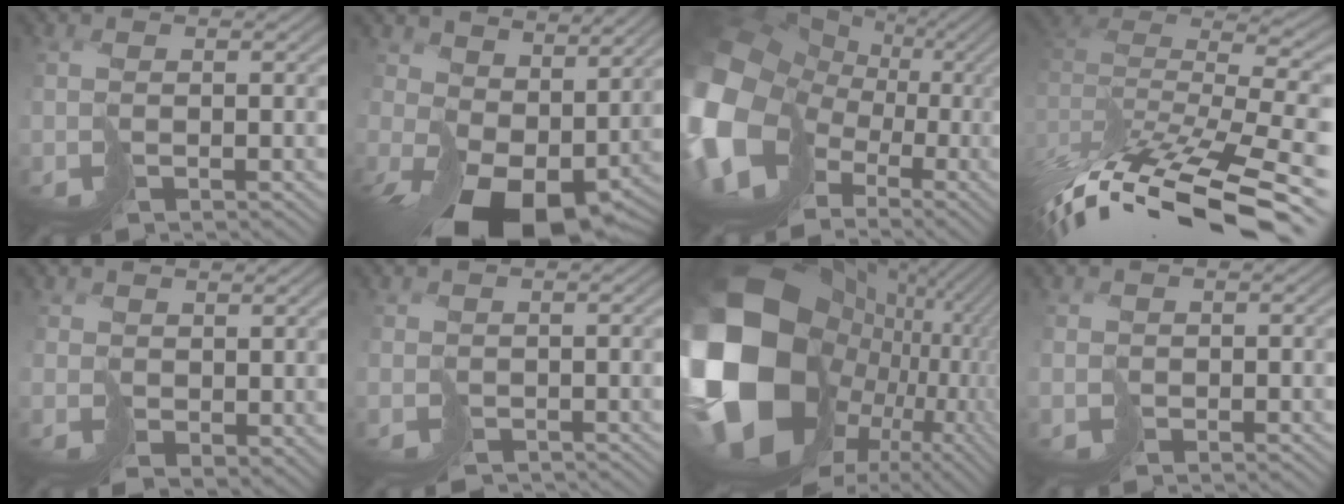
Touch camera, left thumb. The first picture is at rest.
{"total": 12.9, "force": [1.0, 8.9, 9.2], "torque": [-0.184, -0.046, 0.059]}
{"total": 20.7, "force": [-3.8, 17.4, 10.5], "torque": [-0.303, -0.044, -0.066]}
{"total": 14.0, "force": [-7.4, 5.5, 10.5], "torque": [-0.226, 0.003, -0.118]}
{"total": 2.5, "force": [1.4, 1.7, 1.1], "torque": [-0.024, -0.008, 0.035]}
{"total": 1.7, "force": [-1.4, 0.9, -0.2], "torque": [0.012, -0.008, -0.018]}
{"total": 22.5, "force": [-0.1, 18.7, 12.5], "torque": [-0.281, -0.076, 0.017]}
{"total": 0.8, "force": [-0.2, 0.4, -0.7], "torque": [0.017, -0.001, 0.000]}